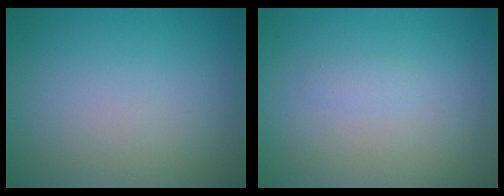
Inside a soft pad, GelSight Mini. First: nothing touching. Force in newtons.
{"total": 0.8, "press": 0.8, "slide": 0.0}